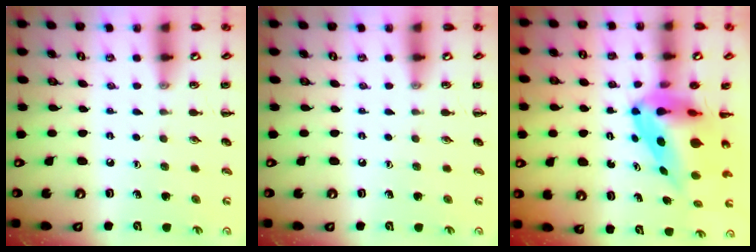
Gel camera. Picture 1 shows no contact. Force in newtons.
{"total": 0.0}
{"total": 9.0, "press": 8.7, "slide": 2.0}